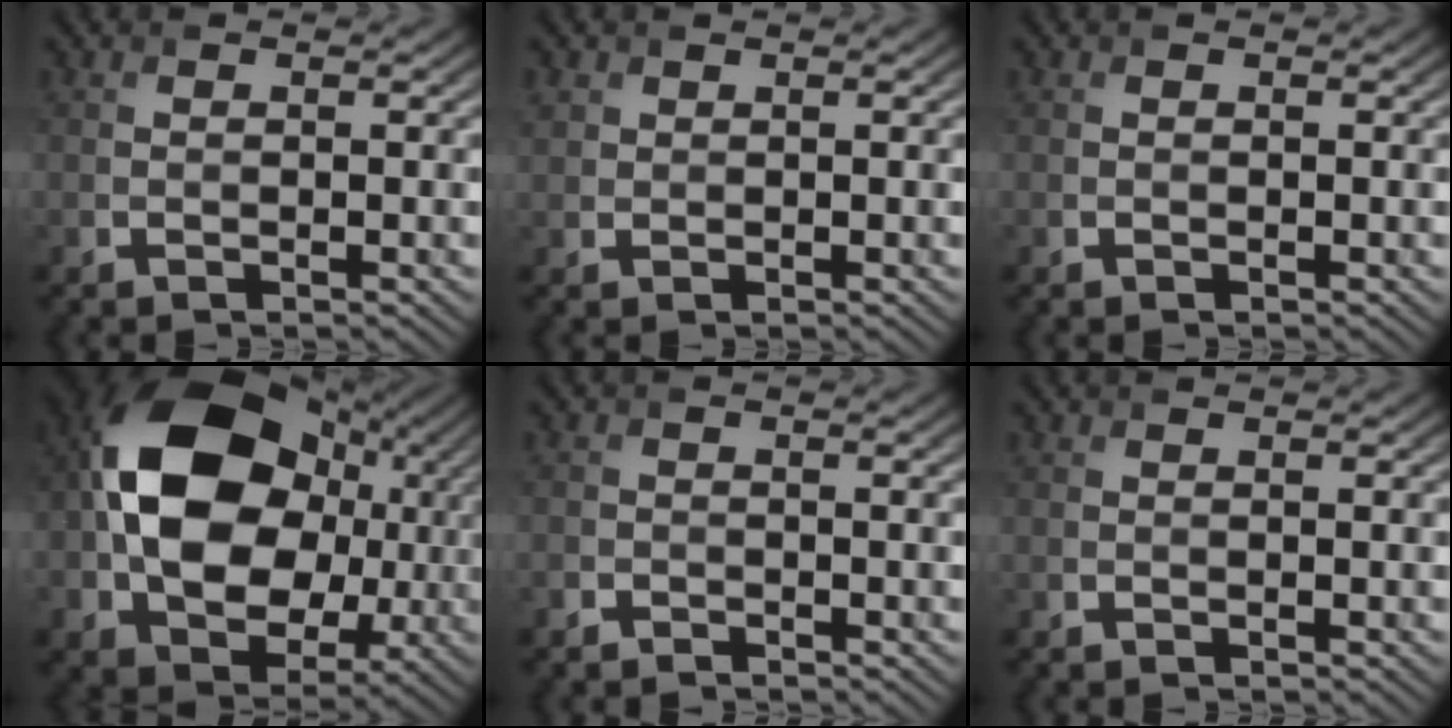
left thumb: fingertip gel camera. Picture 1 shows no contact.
{"total": 1.2, "force": [0.7, 0.9, 0.3], "torque": [-0.008, 0.000, 0.016]}
{"total": 0.0}
{"total": 19.0, "force": [1.2, 14.5, 12.3], "torque": [-0.246, -0.014, 0.038]}
{"total": 1.3, "force": [-1.1, 0.6, 0.1], "torque": [-0.001, -0.001, -0.026]}
{"total": 0.0}